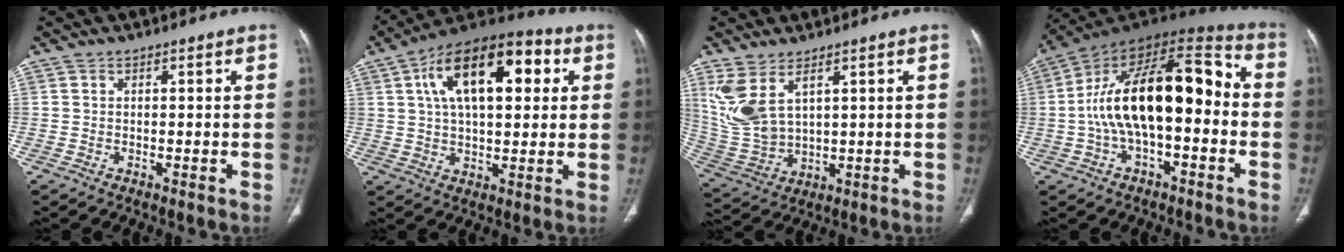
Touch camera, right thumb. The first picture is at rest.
{"total": 20.6, "force": [6.0, 10.2, 16.8], "torque": [-0.246, 0.017, 0.087]}
{"total": 10.5, "force": [4.9, 5.3, 7.6], "torque": [-0.166, -0.017, 0.121]}
{"total": 21.8, "force": [-1.5, 10.4, 19.1], "torque": [-0.309, 0.057, -0.028]}